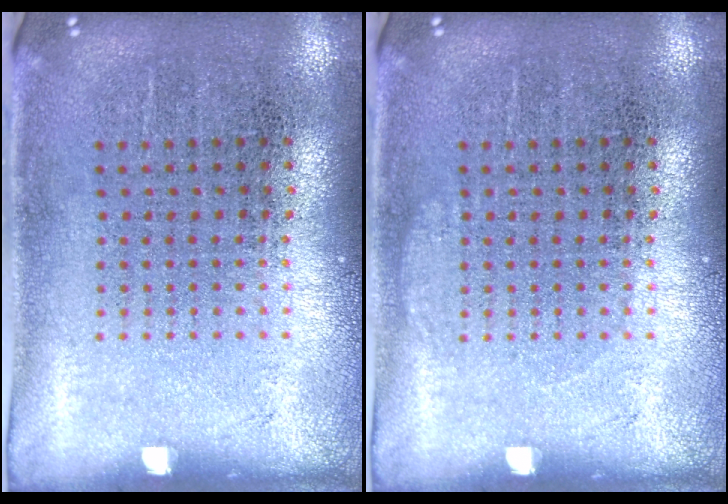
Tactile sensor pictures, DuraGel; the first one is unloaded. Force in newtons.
{"total": 0.6, "press": 0.5, "slide": 0.1}